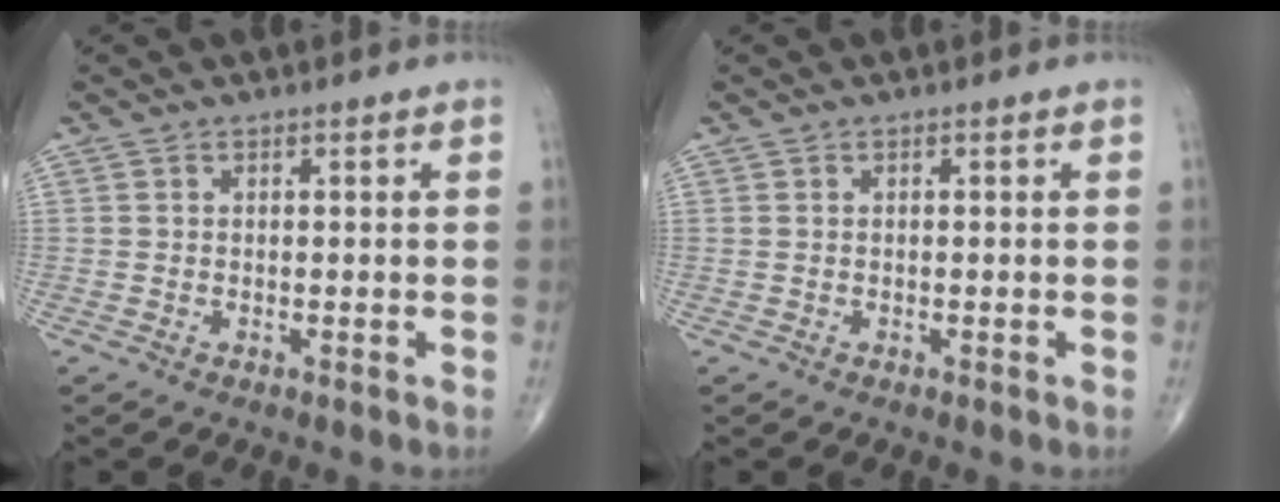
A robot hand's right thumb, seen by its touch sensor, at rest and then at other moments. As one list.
[{"total": 0.0}]